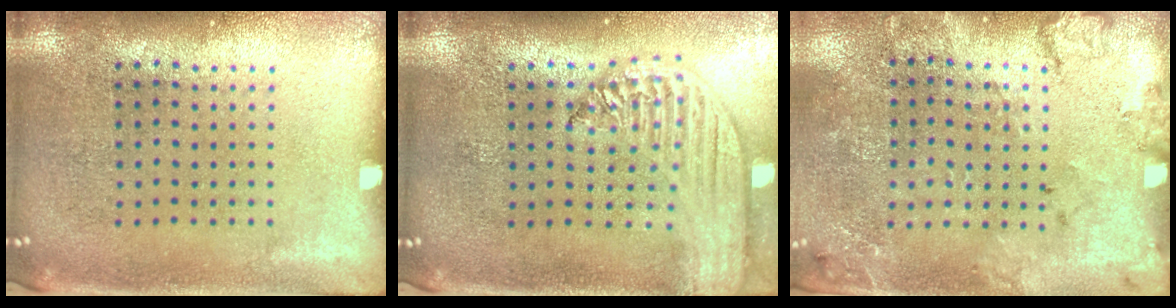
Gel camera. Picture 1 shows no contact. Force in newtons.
{"total": 2.6, "press": 2.2, "slide": 1.4}
{"total": 1.7, "press": 1.6, "slide": 0.8}